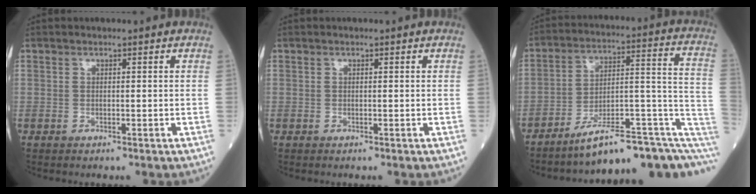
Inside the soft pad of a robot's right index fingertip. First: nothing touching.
{"total": 0.0}
{"total": 17.3, "force": [-10.1, 4.6, 13.3], "torque": [-0.134, 0.068, -0.143]}